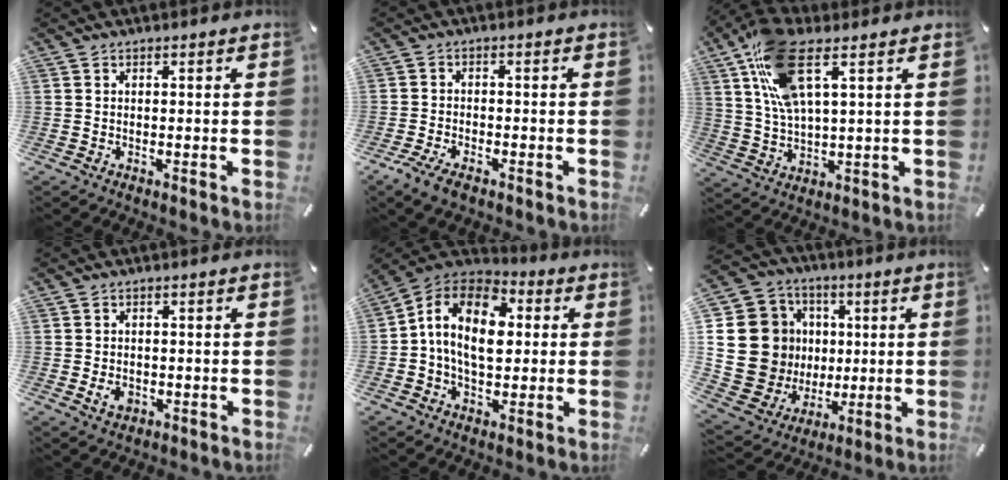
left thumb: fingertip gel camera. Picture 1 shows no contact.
{"total": 4.1, "force": [-2.9, 1.7, 2.3], "torque": [-0.054, 0.009, -0.058]}
{"total": 13.9, "force": [6.6, 5.1, 11.1], "torque": [-0.228, -0.008, 0.121]}
{"total": 3.1, "force": [-0.9, 2.4, 1.8], "torque": [-0.029, -0.002, -0.018]}
{"total": 14.0, "force": [0.9, 9.8, 9.9], "torque": [-0.191, 0.006, 0.012]}
{"total": 21.3, "force": [1.5, 19.6, 8.3], "torque": [-0.164, -0.012, 0.065]}